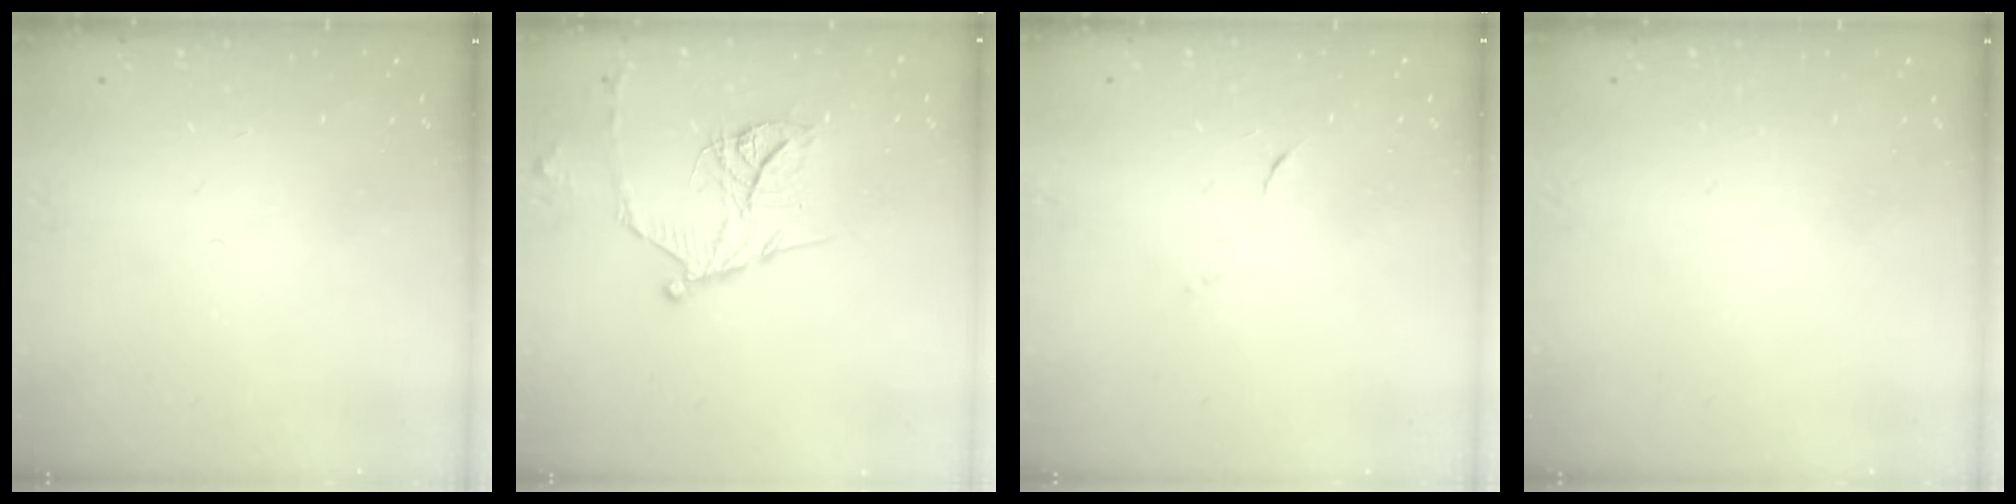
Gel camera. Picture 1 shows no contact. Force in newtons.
{"total": 15.4, "press": 15.3, "slide": 1.5}
{"total": 4.1, "press": 4.0, "slide": 1.1}
{"total": 0.0}